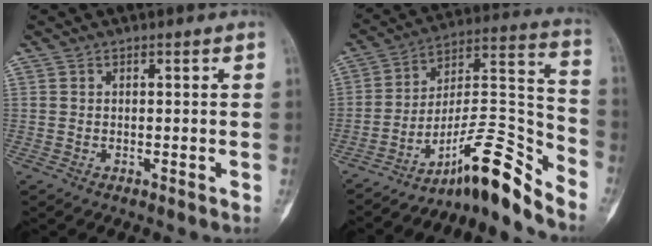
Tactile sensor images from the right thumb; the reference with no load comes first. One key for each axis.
{"total": 15.9, "fx": -12.4, "fy": 2.8, "fz": 9.5, "tx": -0.126, "ty": 0.136, "tz": -0.205}